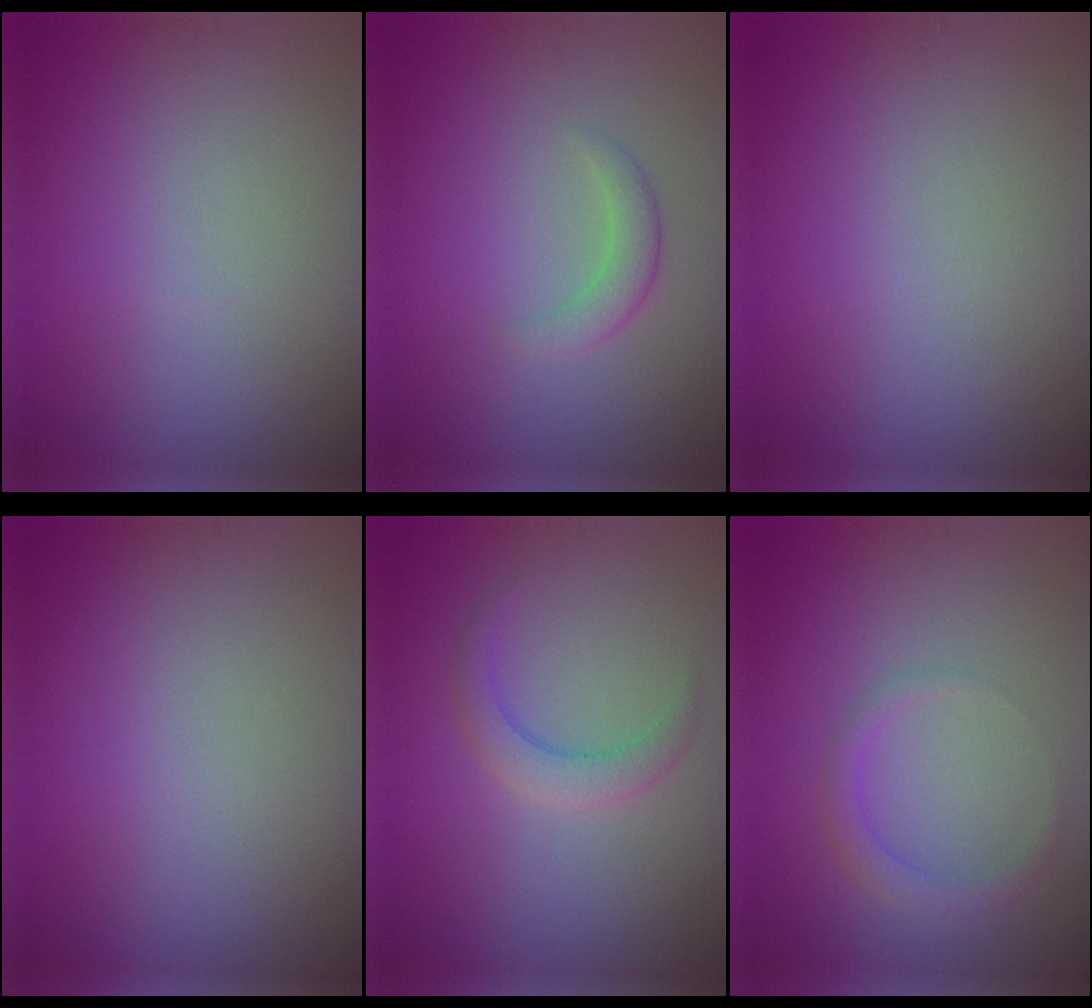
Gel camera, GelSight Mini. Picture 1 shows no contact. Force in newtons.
{"total": 1.8, "press": 1.8, "slide": 0.2}
{"total": 0.0}
{"total": 0.0}
{"total": 2.4, "press": 2.4, "slide": 0.0}
{"total": 1.9, "press": 1.9, "slide": 0.1}